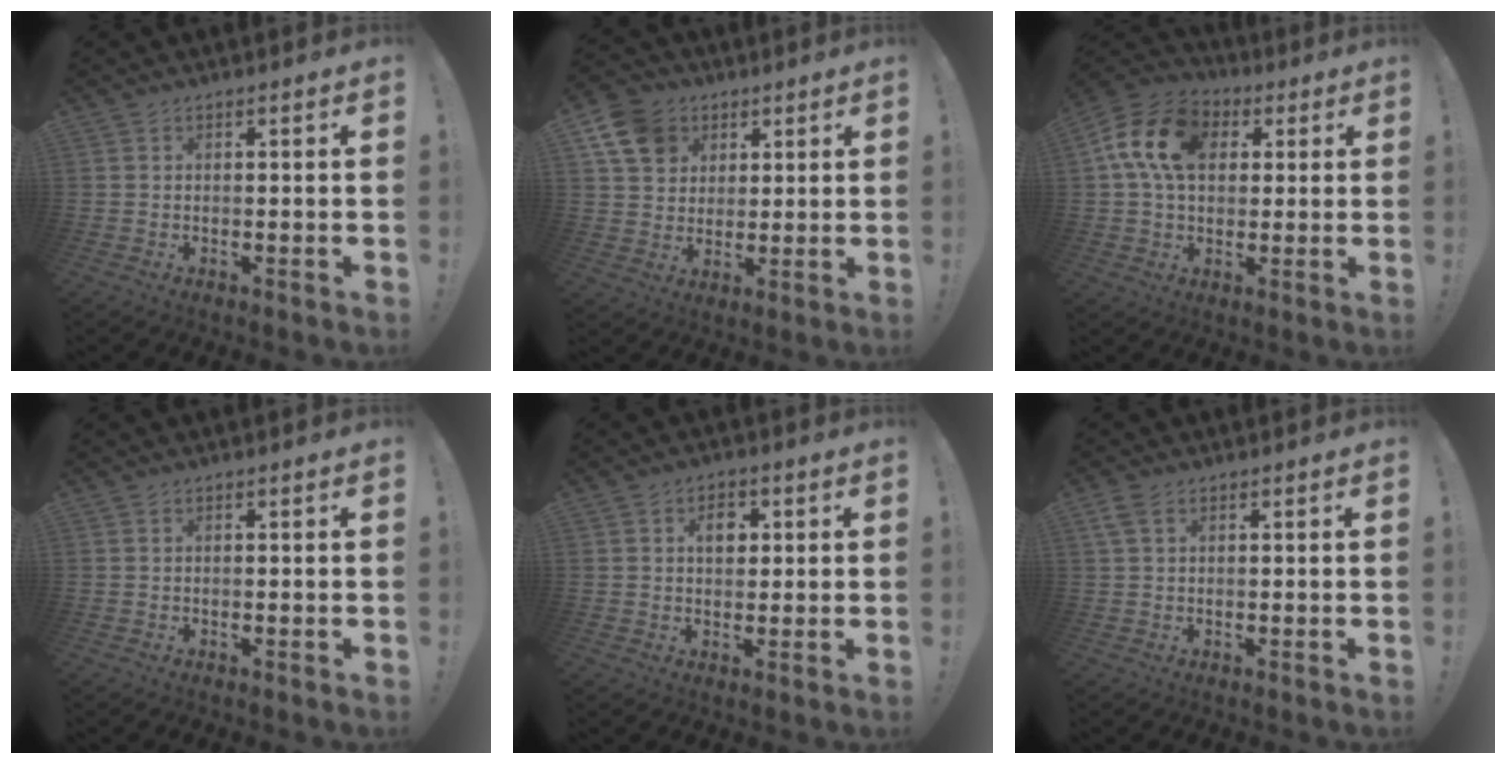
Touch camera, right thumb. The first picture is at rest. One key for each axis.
{"total": 13.2, "fx": 5.8, "fy": 10.6, "fz": 5.3, "tx": -0.079, "ty": -0.025, "tz": 0.120}
{"total": 16.2, "fx": 4.6, "fy": 11.2, "fz": 10.7, "tx": -0.187, "ty": 0.006, "tz": 0.087}
{"total": 0.0}
{"total": 5.2, "fx": 1.4, "fy": 3.8, "fz": 3.3, "tx": -0.037, "ty": 0.000, "tz": 0.016}
{"total": 2.7, "fx": 1.2, "fy": 1.4, "fz": 2.0, "tx": -0.048, "ty": 0.006, "tz": 0.025}